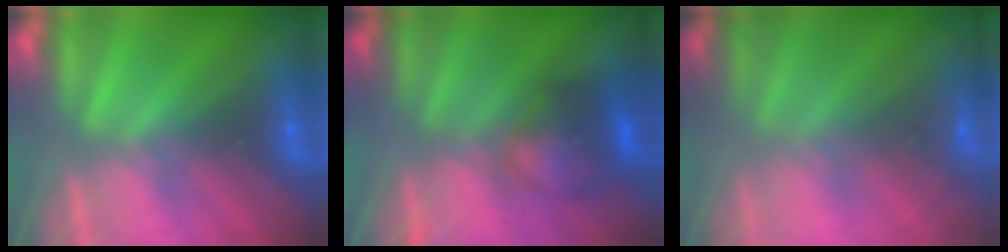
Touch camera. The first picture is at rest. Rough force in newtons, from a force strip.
{"total": 7.7}
{"total": 5.8}